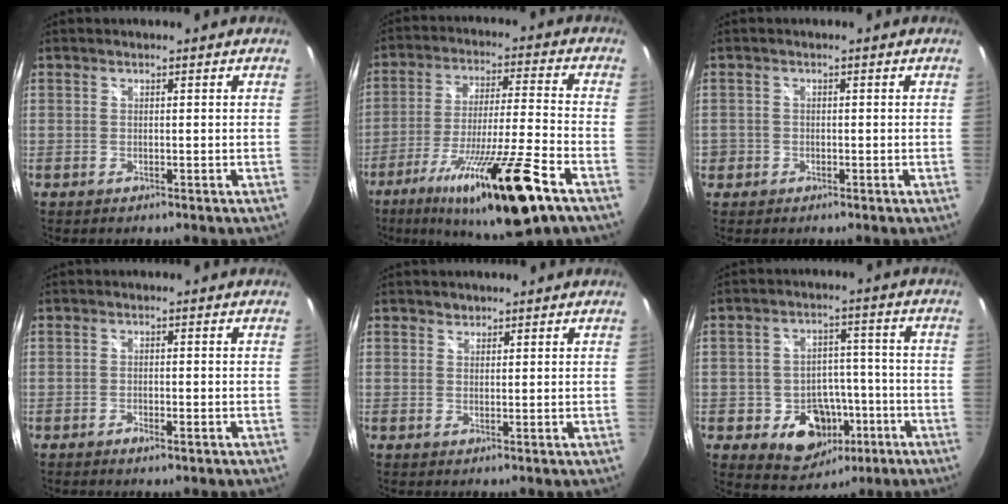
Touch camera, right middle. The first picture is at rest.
{"total": 20.4, "force": [-12.4, 0.8, 16.2], "torque": [-0.297, -0.048, -0.204]}
{"total": 2.3, "force": [-1.0, 2.1, 0.4], "torque": [-0.013, 0.000, -0.016]}
{"total": 1.8, "force": [-1.2, 0.6, 1.2], "torque": [-0.026, -0.002, -0.023]}
{"total": 1.1, "force": [0.8, 0.8, 0.0], "torque": [0.003, 0.003, 0.011]}
{"total": 11.3, "force": [-4.8, 8.9, 5.1], "torque": [-0.101, 0.023, -0.047]}